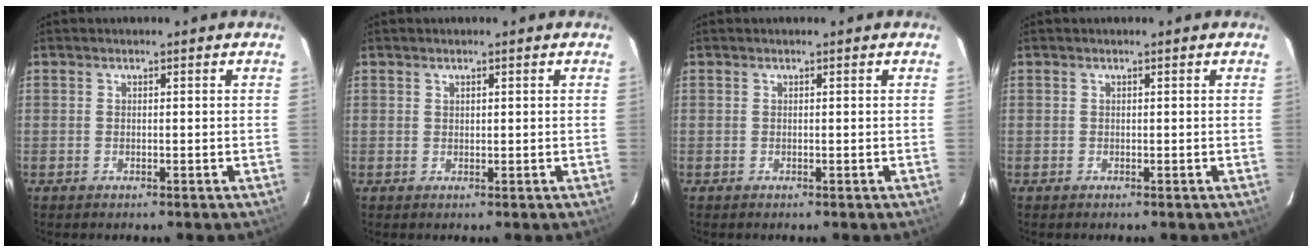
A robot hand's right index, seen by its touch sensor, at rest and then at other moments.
{"total": 0.6, "force": [0.4, 0.4, 0.3], "torque": [-0.004, 0.002, 0.009]}
{"total": 0.0}
{"total": 0.0}